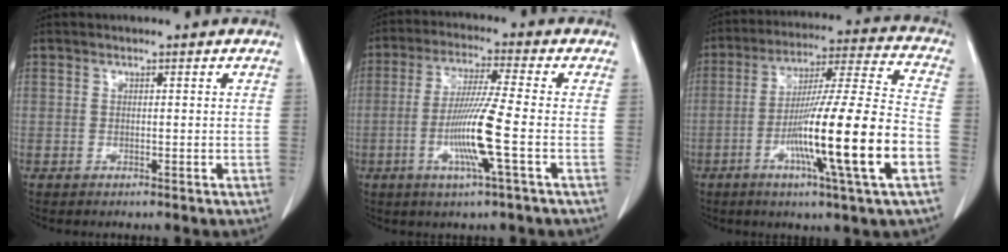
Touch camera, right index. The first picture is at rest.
{"total": 9.9, "force": [-2.6, -0.9, 9.5], "torque": [-0.189, -0.014, -0.055]}
{"total": 19.1, "force": [-6.1, -0.7, 18.1], "torque": [-0.308, -0.011, -0.107]}